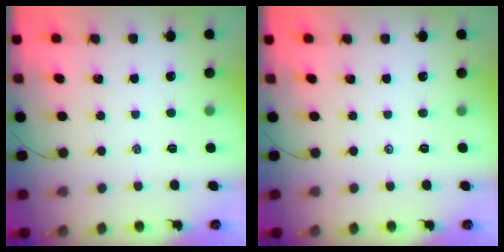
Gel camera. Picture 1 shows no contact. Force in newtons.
{"total": 0.0}